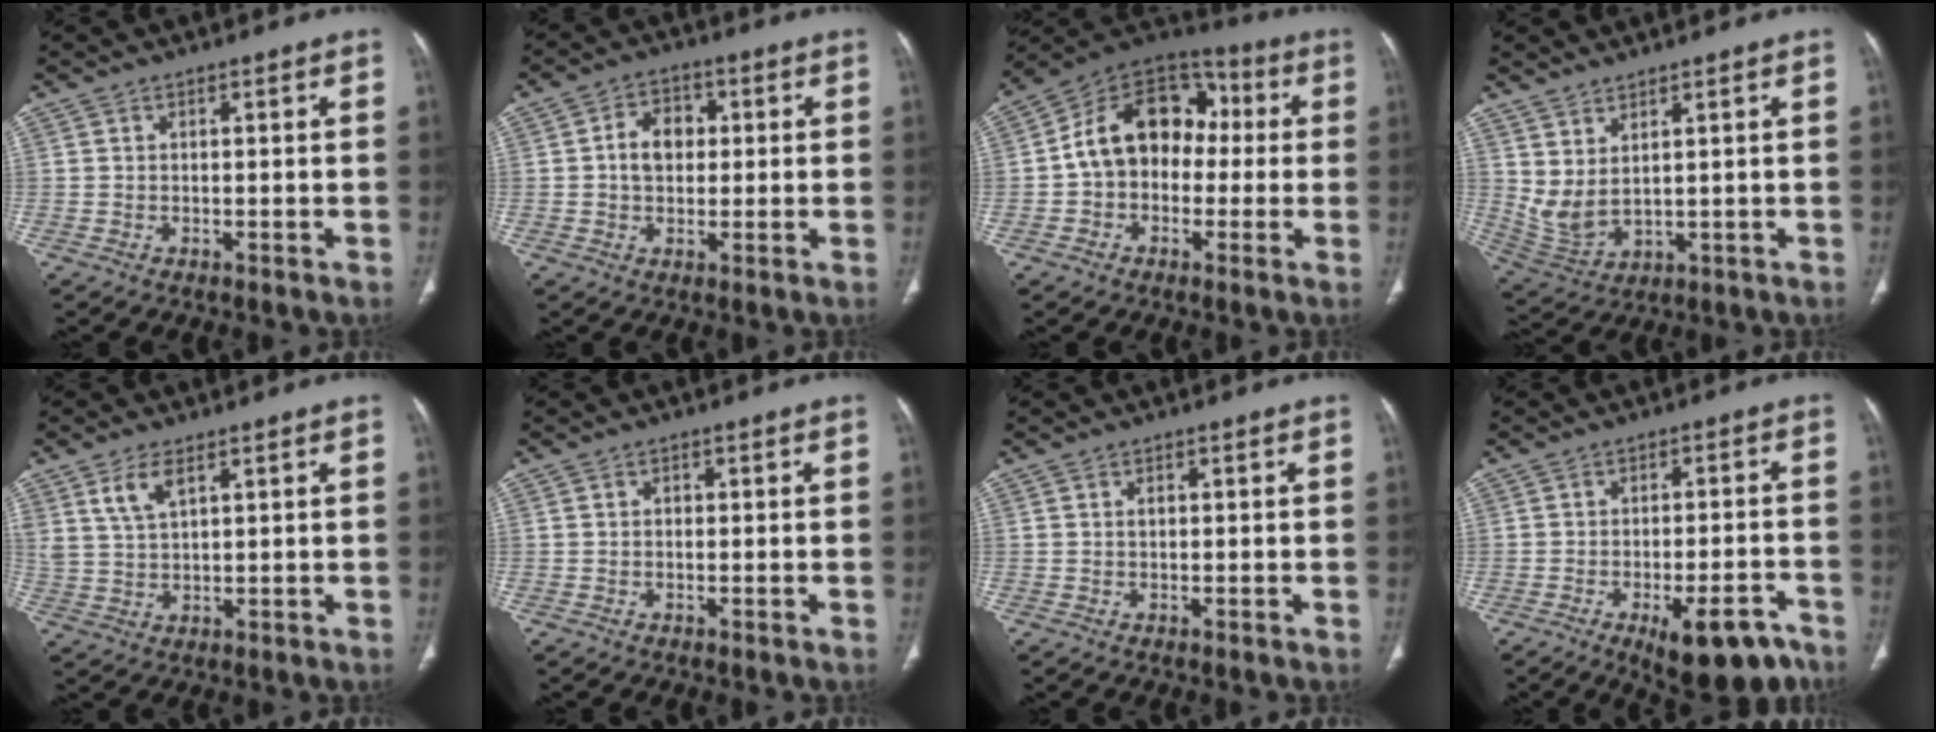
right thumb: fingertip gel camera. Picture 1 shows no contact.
{"total": 6.9, "force": [0.7, 5.2, 4.5], "torque": [-0.055, 0.013, 0.006]}
{"total": 15.7, "force": [-0.1, 12.0, 10.2], "torque": [-0.124, 0.048, -0.018]}
{"total": 6.5, "force": [2.8, 2.7, 5.2], "torque": [-0.107, -0.026, 0.072]}
{"total": 5.3, "force": [3.0, 2.4, 3.7], "torque": [-0.074, -0.012, 0.066]}
{"total": 1.0, "force": [0.1, 0.8, 0.5], "torque": [-0.007, 0.002, 0.002]}
{"total": 1.1, "force": [0.3, 0.7, 0.7], "torque": [-0.012, 0.002, 0.005]}
{"total": 12.5, "force": [-7.5, 4.6, 8.8], "torque": [-0.096, 0.036, -0.099]}